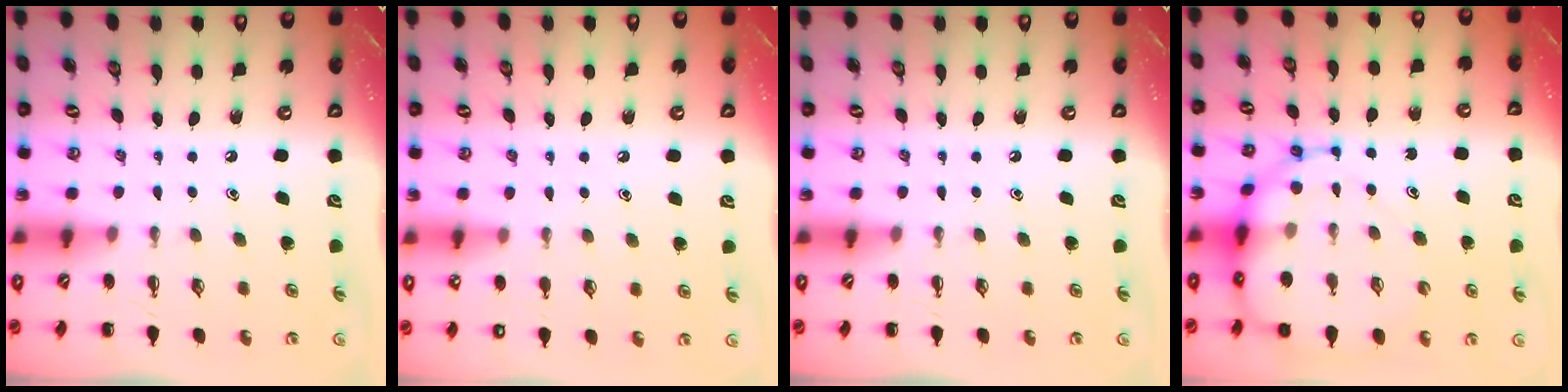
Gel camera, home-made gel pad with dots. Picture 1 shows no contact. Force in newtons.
{"total": 6.4, "press": 6.2, "slide": 1.7}
{"total": 0.0}
{"total": 15.5, "press": 15.0, "slide": 3.8}